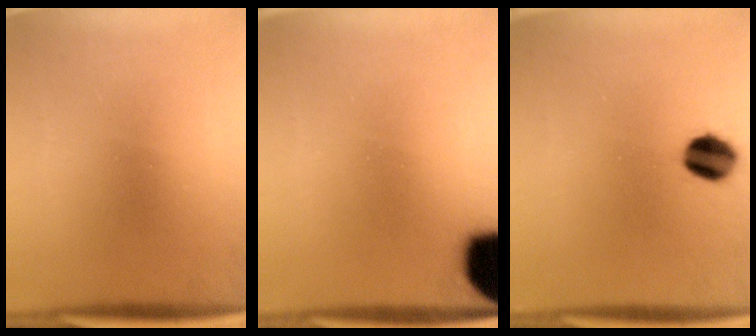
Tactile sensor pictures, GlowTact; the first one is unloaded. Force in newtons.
{"total": 17.9}
{"total": 7.8}